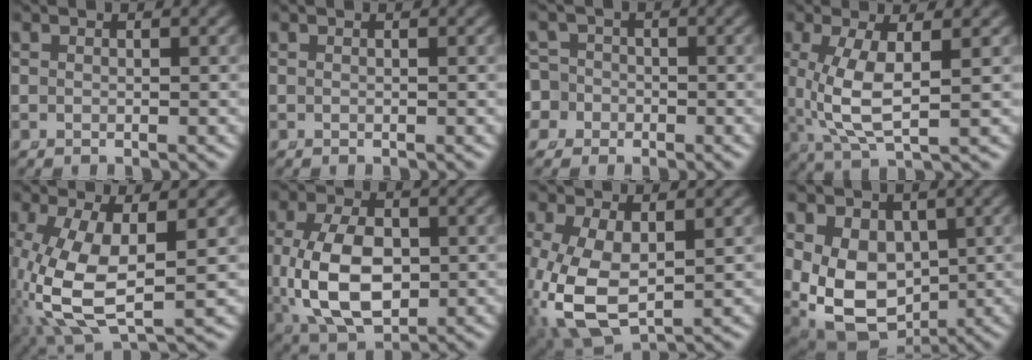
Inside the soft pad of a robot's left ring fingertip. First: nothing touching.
{"total": 0.0}
{"total": 5.9, "force": [-1.6, 5.6, 1.3], "torque": [-0.038, -0.021, -0.033]}
{"total": 6.0, "force": [0.6, 2.3, 5.5], "torque": [-0.113, -0.012, 0.024]}
{"total": 10.3, "force": [-1.4, 6.1, 8.2], "torque": [-0.202, -0.058, 0.015]}
{"total": 8.9, "force": [-0.6, 5.8, 6.7], "torque": [-0.153, -0.026, 0.011]}
{"total": 7.9, "force": [-1.8, 5.0, 5.9], "torque": [-0.154, -0.056, 0.005]}
{"total": 11.5, "force": [-2.1, 9.6, 6.0], "torque": [-0.161, -0.080, 0.000]}